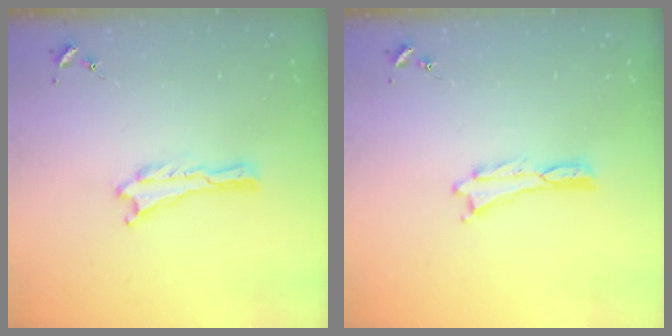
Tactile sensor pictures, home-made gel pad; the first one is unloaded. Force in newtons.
{"total": 0.0}